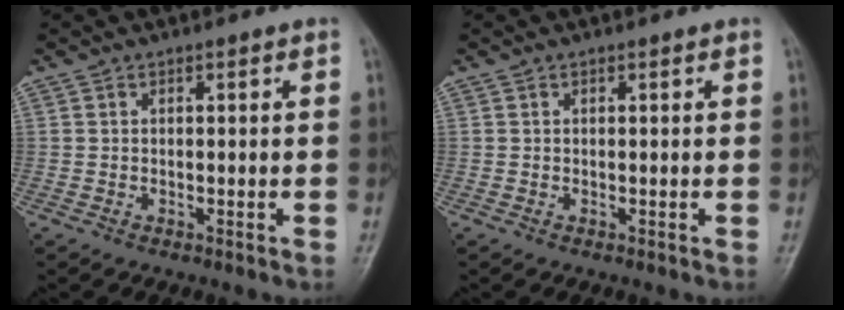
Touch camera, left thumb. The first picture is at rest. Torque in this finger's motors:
{"motor_torque": [-0.02, 0.02, -0.02, 0.00, 0.00]}